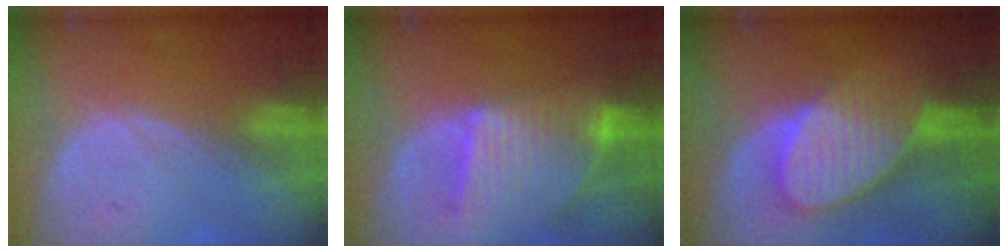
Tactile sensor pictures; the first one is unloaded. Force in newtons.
{"total": 9.5, "press": 8.2, "slide": 4.7}
{"total": 8.9, "press": 8.1, "slide": 3.7}